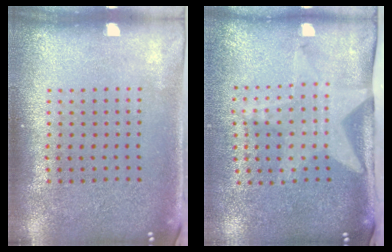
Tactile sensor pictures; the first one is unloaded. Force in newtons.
{"total": 2.1, "press": 1.5, "slide": 1.4}